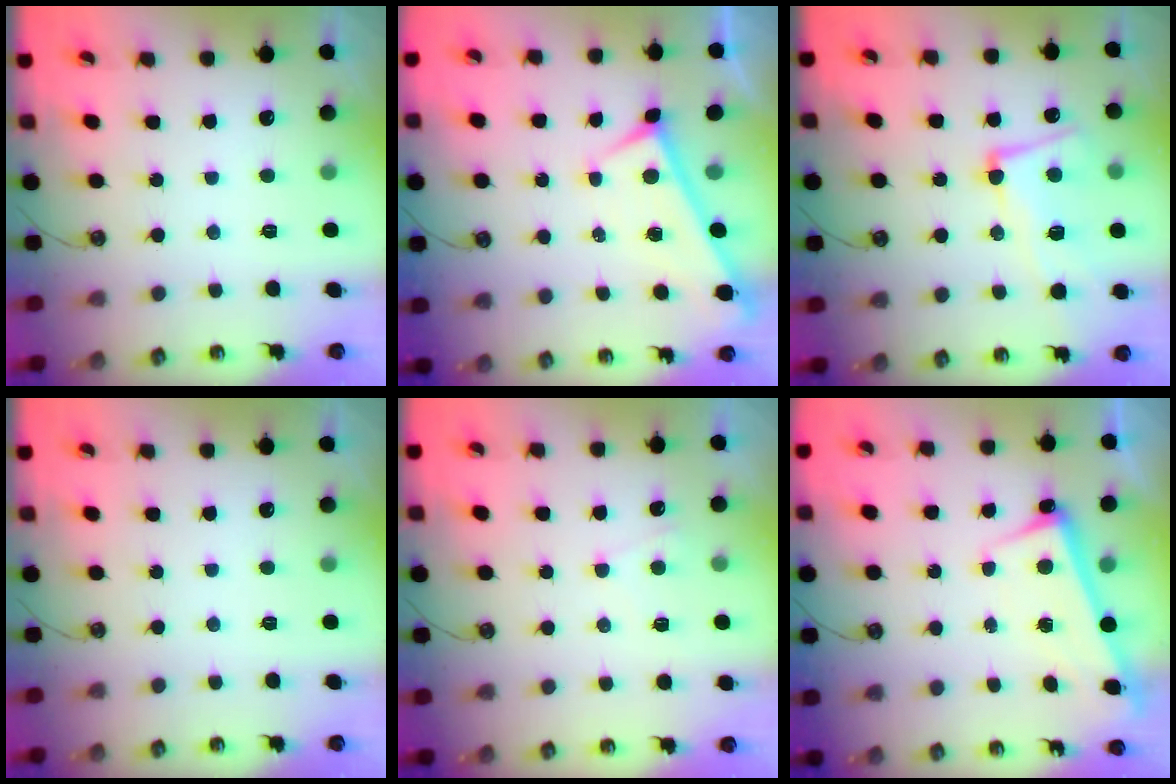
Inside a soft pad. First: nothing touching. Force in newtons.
{"total": 0.0}
{"total": 8.1, "press": 7.8, "slide": 2.0}
{"total": 0.0}
{"total": 2.4, "press": 2.4, "slide": 0.4}
{"total": 2.6, "press": 2.5, "slide": 0.7}